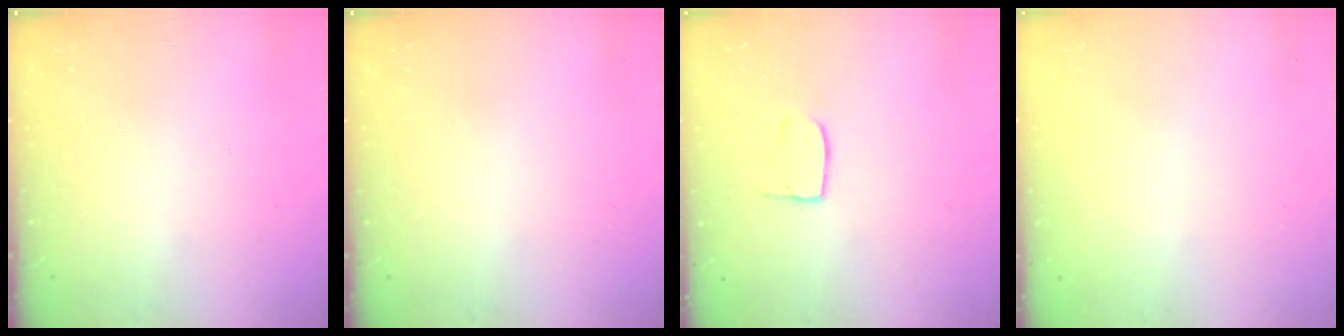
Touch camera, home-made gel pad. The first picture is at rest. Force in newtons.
{"total": 0.0}
{"total": 5.9, "press": 5.9, "slide": 0.3}
{"total": 0.0}